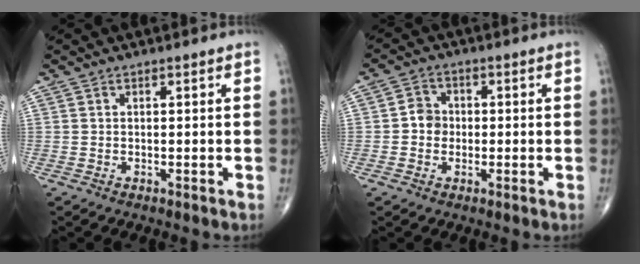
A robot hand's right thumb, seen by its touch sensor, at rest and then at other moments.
{"total": 4.0, "force": [-0.3, 3.6, 1.7], "torque": [-0.010, 0.011, -0.014]}